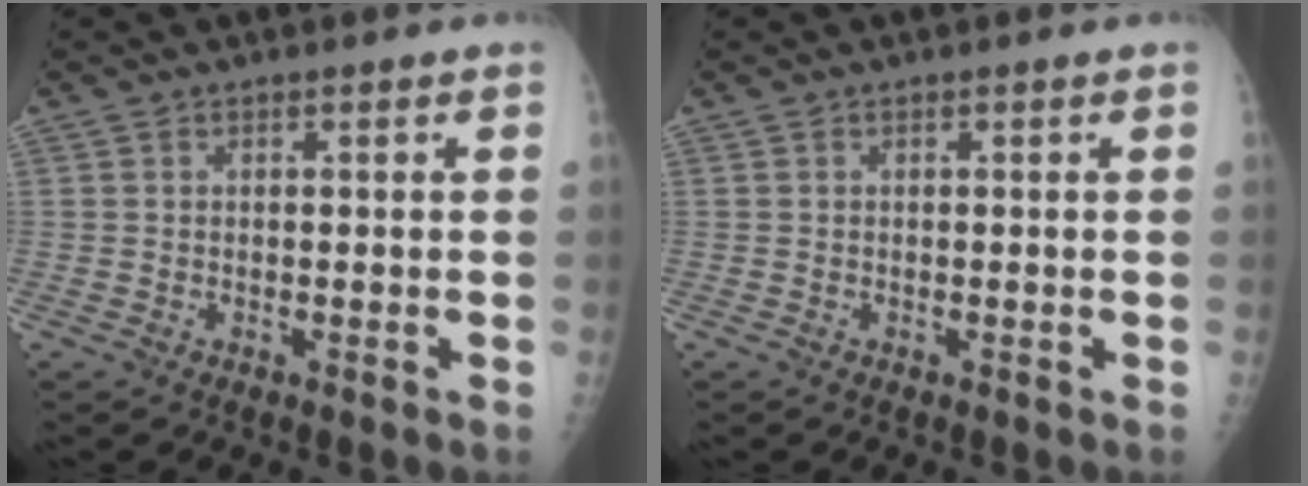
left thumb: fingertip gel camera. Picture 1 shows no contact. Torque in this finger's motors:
{"motor_torque": [0.00, 0.00, 0.00, 0.00, 0.00]}